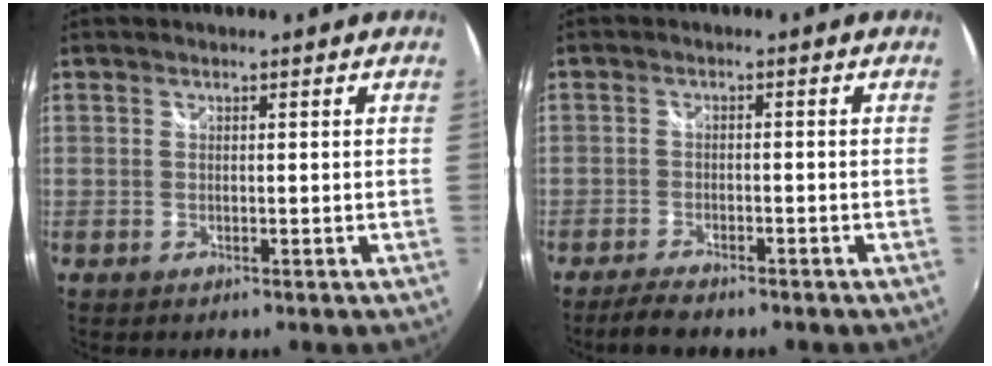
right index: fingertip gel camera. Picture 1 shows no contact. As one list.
[{"total": 4.8, "force": [-4.1, 1.1, 2.2], "torque": [-0.060, -0.010, -0.072]}]